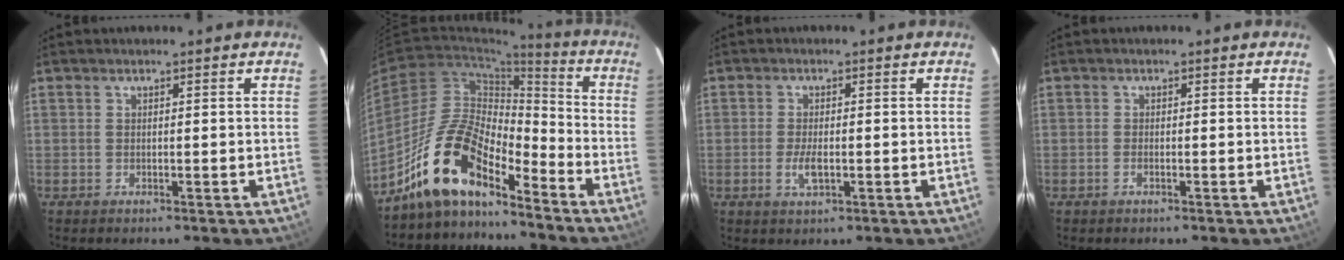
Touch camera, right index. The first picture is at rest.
{"total": 14.4, "force": [-11.3, 4.6, 7.7], "torque": [-0.146, 0.014, -0.219]}
{"total": 3.7, "force": [-1.0, 1.5, 3.2], "torque": [-0.067, -0.005, -0.019]}
{"total": 1.0, "force": [-0.5, 0.4, 0.7], "torque": [-0.017, 0.001, -0.010]}